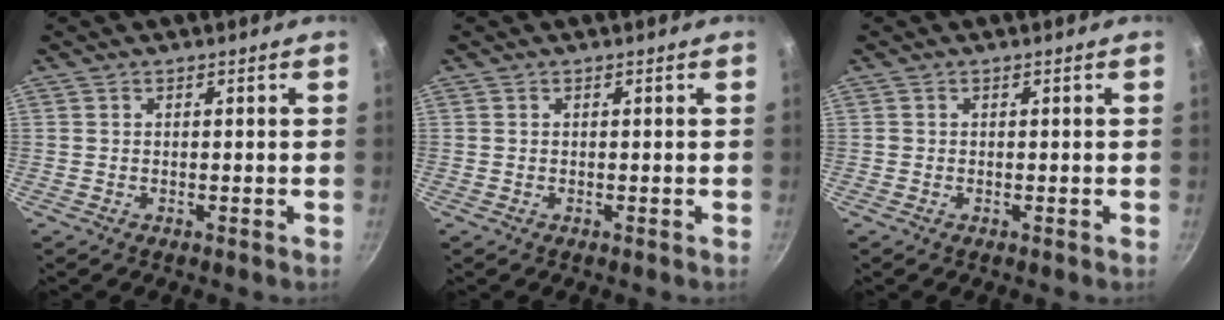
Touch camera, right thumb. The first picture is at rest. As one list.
[{"total": 0.0}, {"total": 0.0}]